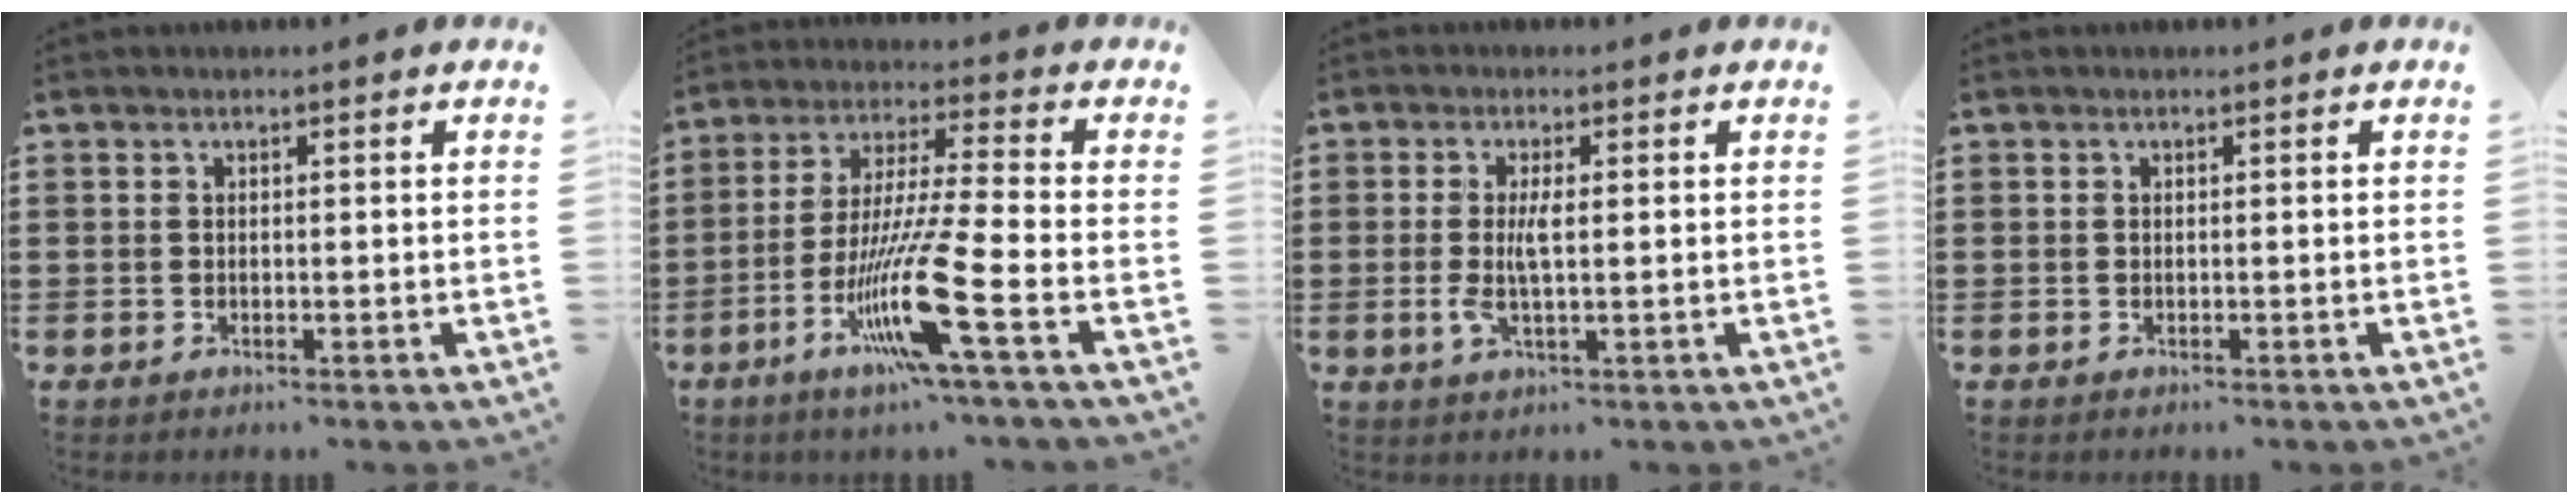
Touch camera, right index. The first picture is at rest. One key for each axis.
{"total": 13.9, "fx": -5.8, "fy": 0.2, "fz": 12.6, "tx": -0.260, "ty": -0.017, "tz": -0.111}
{"total": 3.7, "fx": -0.2, "fy": 0.7, "fz": 3.6, "tx": -0.079, "ty": -0.006, "tz": -0.009}
{"total": 0.0}